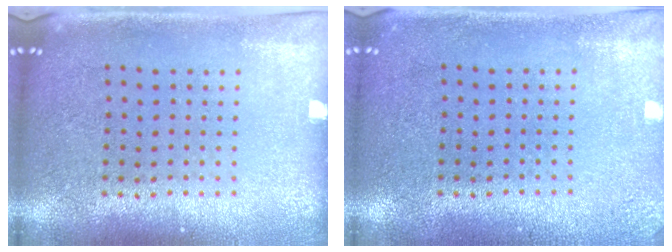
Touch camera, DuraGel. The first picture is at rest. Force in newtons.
{"total": 1.6, "press": 1.6, "slide": 0.2}